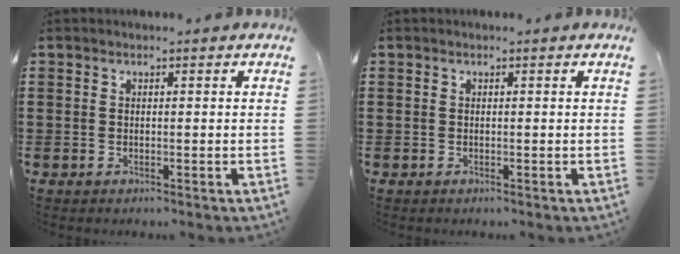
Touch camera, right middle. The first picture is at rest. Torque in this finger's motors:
{"motor_torque": [0.18, -0.24, 0.01, -0.01]}